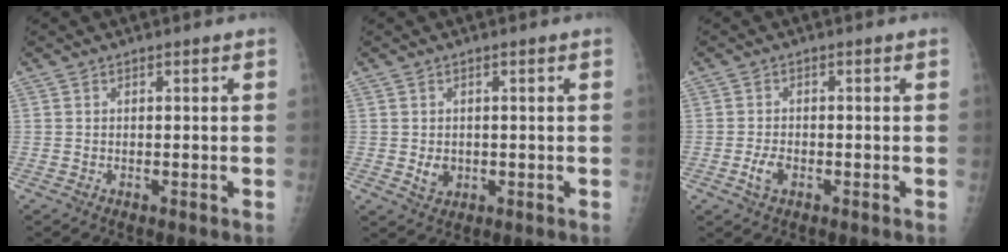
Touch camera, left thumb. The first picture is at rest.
{"total": 2.9, "force": [-0.1, 2.2, 1.9], "torque": [-0.019, -0.002, 0.006]}
{"total": 2.8, "force": [-1.0, 1.5, 2.1], "torque": [-0.042, 0.007, -0.018]}